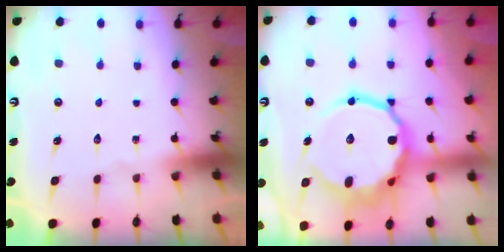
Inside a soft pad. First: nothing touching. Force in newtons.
{"total": 17.5, "press": 17.2, "slide": 3.1}